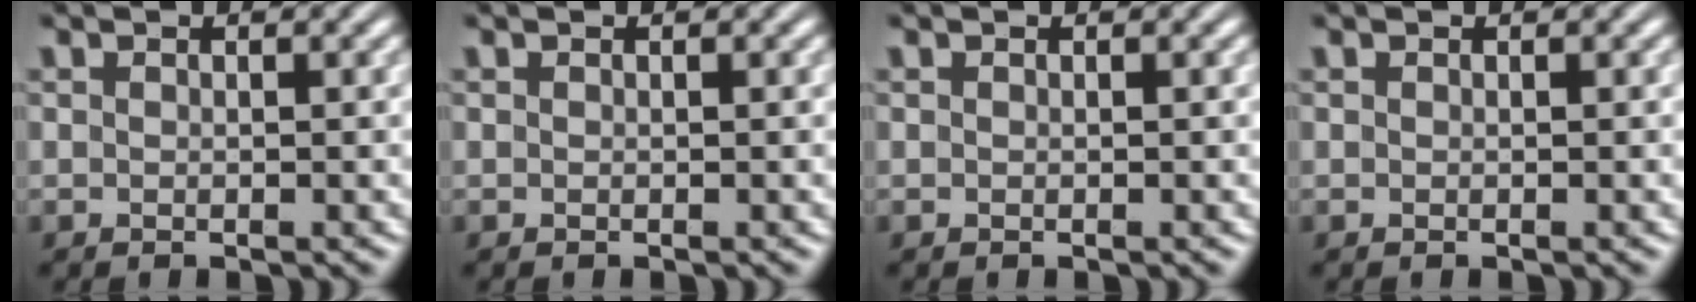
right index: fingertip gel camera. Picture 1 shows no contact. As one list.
[{"total": 0.0}, {"total": 0.0}, {"total": 0.0}]